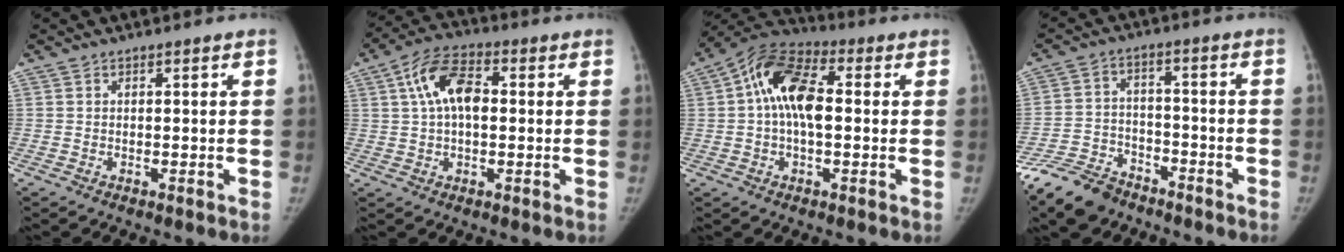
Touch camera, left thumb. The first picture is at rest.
{"total": 10.2, "force": [2.0, 5.6, 8.3], "torque": [-0.149, 0.021, 0.029]}
{"total": 12.8, "force": [1.5, 6.9, 10.6], "torque": [-0.187, 0.031, 0.013]}
{"total": 10.6, "force": [-8.4, 5.6, 3.4], "torque": [-0.061, 0.040, -0.154]}